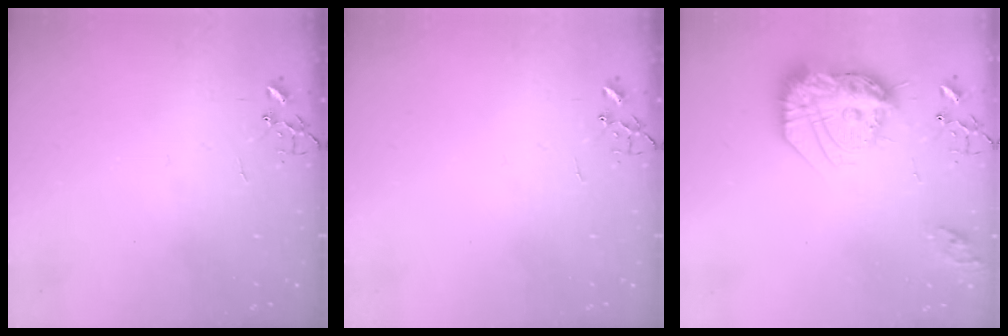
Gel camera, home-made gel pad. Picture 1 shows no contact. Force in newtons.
{"total": 0.0}
{"total": 20.9, "press": 20.8, "slide": 1.7}